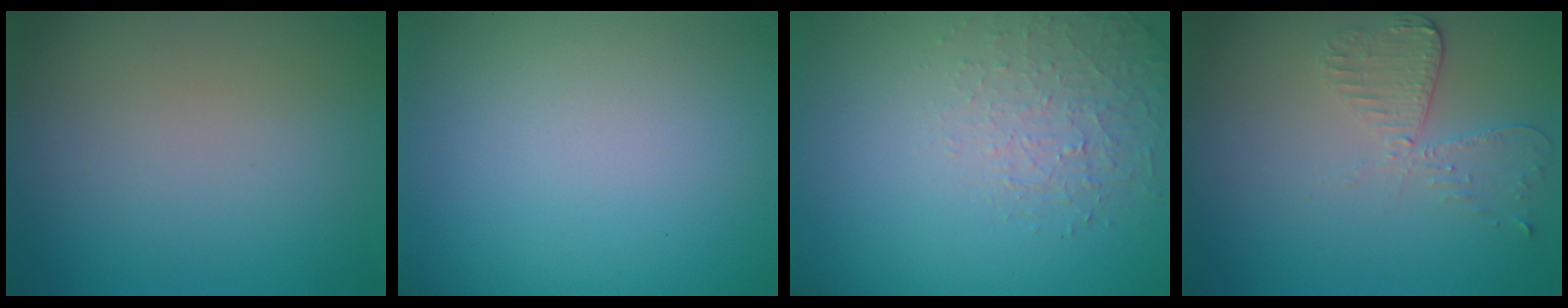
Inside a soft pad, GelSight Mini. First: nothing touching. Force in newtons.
{"total": 0.0}
{"total": 1.5, "press": 0.8, "slide": 1.3}
{"total": 2.9, "press": 2.6, "slide": 1.3}